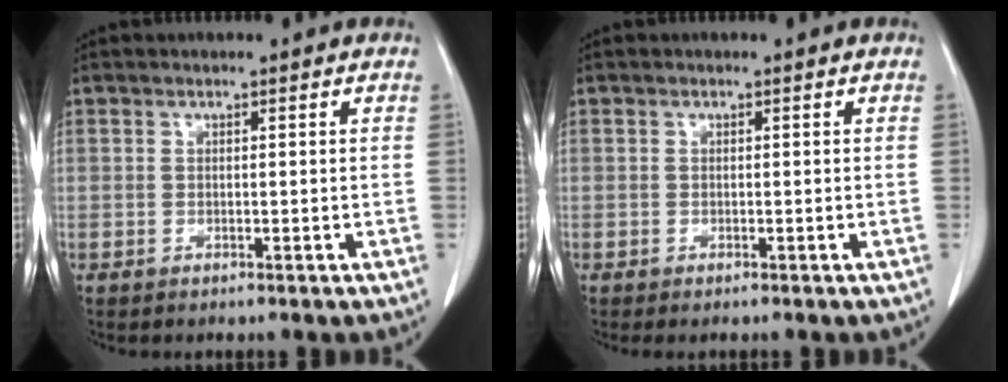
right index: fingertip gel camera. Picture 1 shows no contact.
{"total": 0.7, "force": [-0.6, 0.1, 0.4], "torque": [-0.010, -0.003, -0.006]}